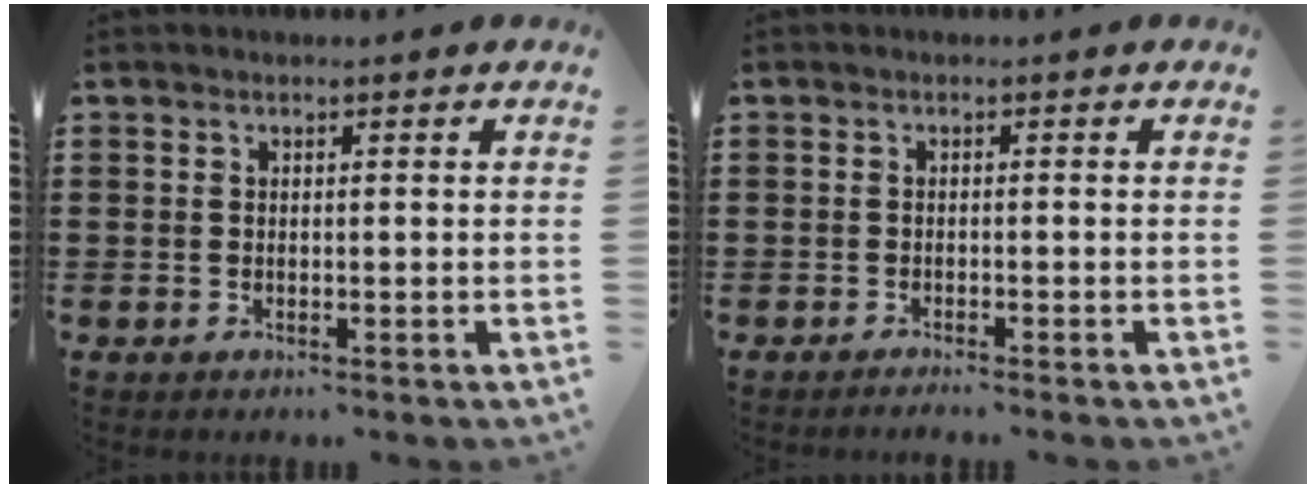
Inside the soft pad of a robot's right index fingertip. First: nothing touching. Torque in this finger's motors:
{"motor_torque": [0.08, 0.33, -0.30, 0.00]}